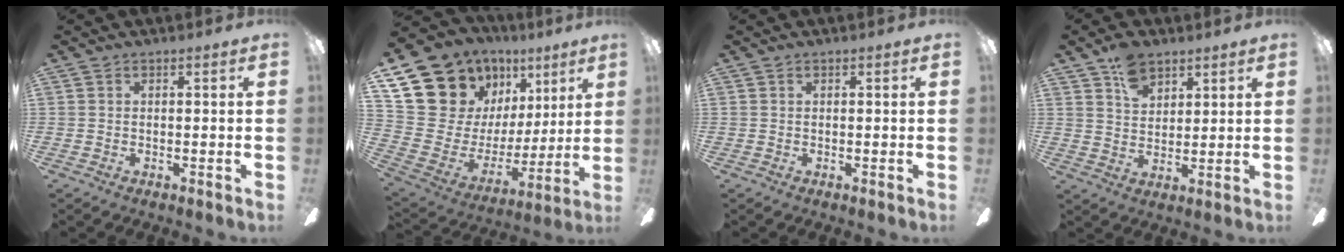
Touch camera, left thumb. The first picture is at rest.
{"total": 15.4, "force": [9.9, 11.0, 4.4], "torque": [-0.090, -0.085, 0.211]}
{"total": 0.0}
{"total": 7.7, "force": [5.2, 4.6, 3.2], "torque": [-0.056, -0.015, 0.097]}